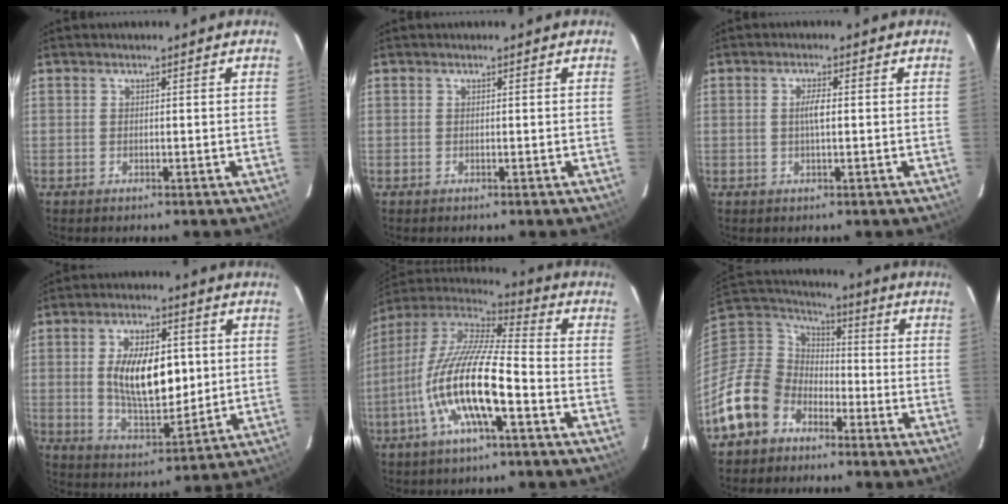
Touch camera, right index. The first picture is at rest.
{"total": 0.0}
{"total": 2.2, "force": [0.0, 0.3, 2.2], "torque": [-0.043, 0.002, 0.000]}
{"total": 14.4, "force": [1.6, 6.9, 12.5], "torque": [-0.220, -0.001, 0.036]}
{"total": 17.4, "force": [-6.1, 3.6, 15.9], "torque": [-0.301, -0.019, -0.123]}
{"total": 15.0, "force": [-9.1, 10.9, 4.7], "torque": [-0.134, 0.027, -0.170]}